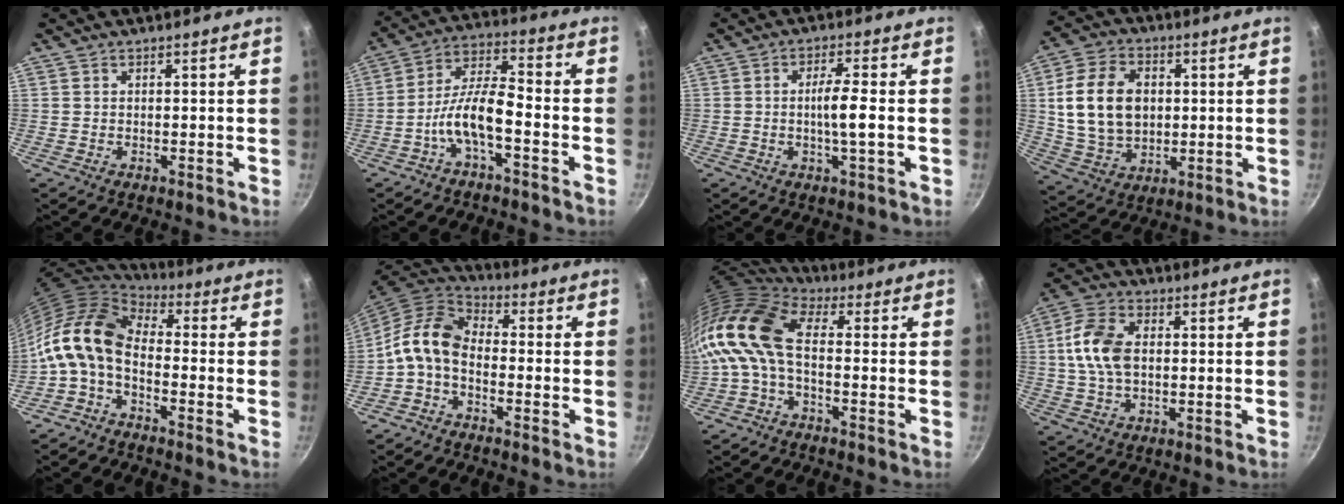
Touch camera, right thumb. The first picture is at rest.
{"total": 9.1, "force": [-4.0, 3.0, 7.7], "torque": [-0.150, 0.044, -0.081]}
{"total": 5.4, "force": [-0.7, 0.5, 5.3], "torque": [-0.100, 0.010, -0.014]}
{"total": 15.6, "force": [2.0, 11.1, 10.7], "torque": [-0.185, 0.000, 0.044]}
{"total": 13.5, "force": [-1.8, 7.9, 10.9], "torque": [-0.209, 0.030, -0.051]}
{"total": 9.6, "force": [-2.2, 6.1, 7.2], "torque": [-0.138, 0.043, -0.060]}
{"total": 12.0, "force": [-0.9, 6.2, 10.3], "torque": [-0.213, 0.021, -0.035]}
{"total": 10.4, "force": [0.8, 6.6, 8.0], "torque": [-0.151, 0.016, 0.006]}